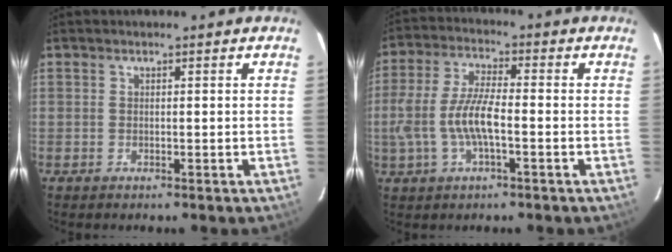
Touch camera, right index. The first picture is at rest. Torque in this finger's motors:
{"motor_torque": [0.94, -0.68, 0.42, 0.20]}